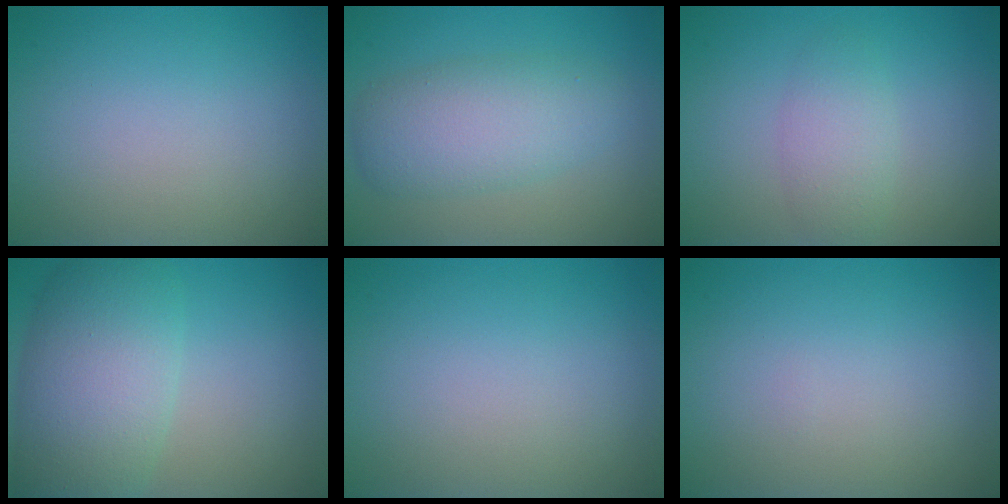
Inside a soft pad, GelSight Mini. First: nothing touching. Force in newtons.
{"total": 5.3, "press": 5.3, "slide": 0.0}
{"total": 2.4, "press": 2.4, "slide": 0.1}
{"total": 8.2, "press": 8.2, "slide": 0.3}
{"total": 0.0}
{"total": 0.0}